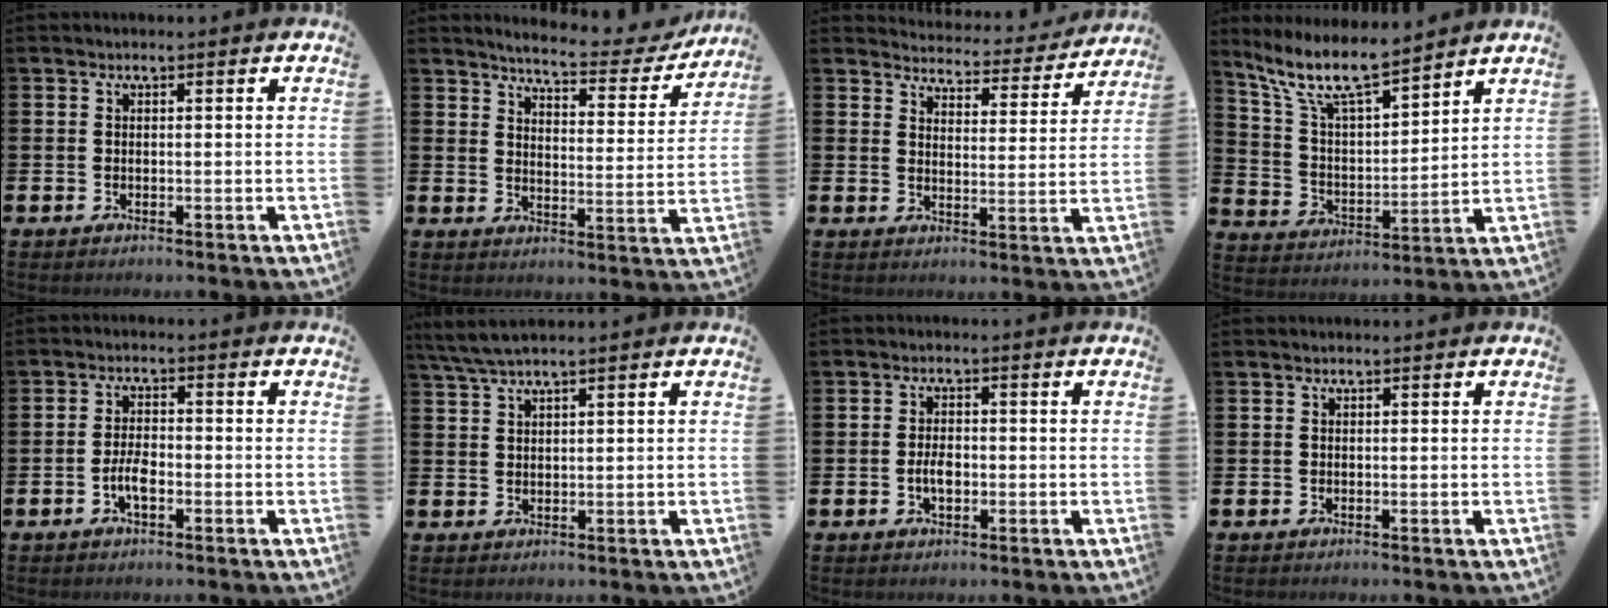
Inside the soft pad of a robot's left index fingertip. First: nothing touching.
{"total": 5.6, "force": [5.3, 0.7, 1.6], "torque": [-0.042, -0.040, 0.086]}
{"total": 4.2, "force": [4.1, 0.7, 0.3], "torque": [-0.014, -0.039, 0.065]}
{"total": 10.2, "force": [8.7, 2.0, 5.0], "torque": [-0.132, -0.041, 0.156]}
{"total": 3.2, "force": [-1.1, 1.3, 2.7], "torque": [-0.062, 0.005, -0.022]}
{"total": 3.3, "force": [2.8, 0.1, 1.8], "torque": [-0.044, -0.001, 0.052]}
{"total": 2.7, "force": [-0.5, 1.5, 2.2], "torque": [-0.032, -0.001, -0.012]}
{"total": 0.0}